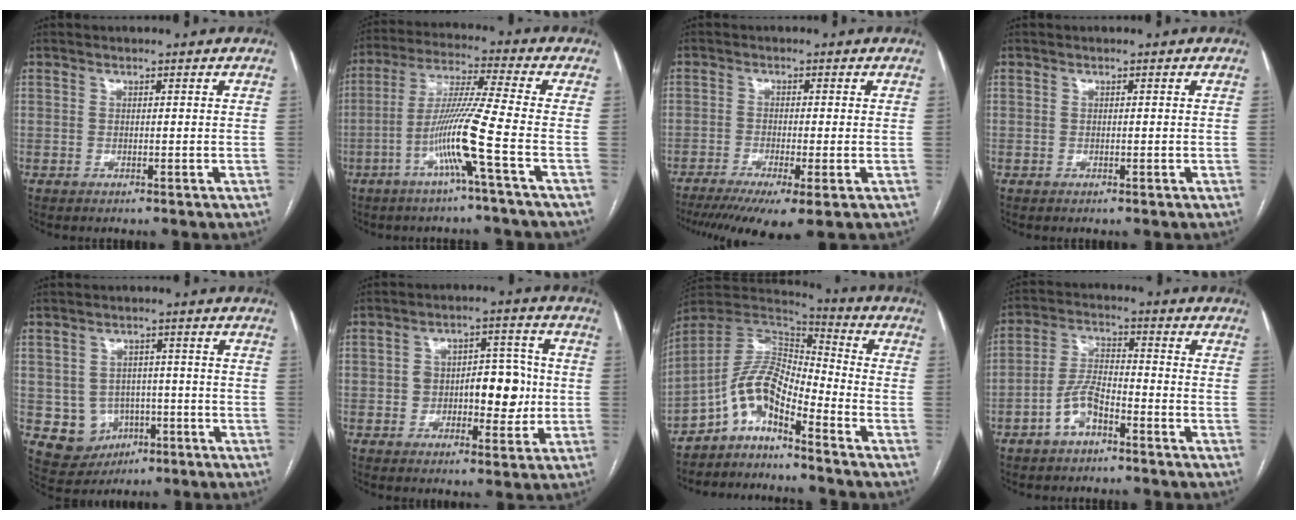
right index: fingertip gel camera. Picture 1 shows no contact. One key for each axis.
{"total": 10.7, "fx": -4.1, "fy": -2.0, "fz": 9.7, "tx": -0.192, "ty": -0.003, "tz": -0.084}
{"total": 9.8, "fx": -6.2, "fy": 1.4, "fz": 7.5, "tx": -0.122, "ty": -0.017, "tz": -0.102}
{"total": 0.0}
{"total": 6.9, "fx": -1.8, "fy": 6.4, "fz": 1.8, "tx": -0.031, "ty": 0.014, "tz": -0.014}
{"total": 9.9, "fx": -0.7, "fy": 5.2, "fz": 8.4, "tx": -0.110, "ty": 0.029, "tz": -0.002}
{"total": 9.6, "fx": -6.5, "fy": 2.5, "fz": 6.6, "tx": -0.129, "ty": 0.030, "tz": -0.121}
{"total": 6.6, "fx": -3.7, "fy": 2.7, "fz": 4.7, "tx": -0.105, "ty": 0.015, "tz": -0.070}